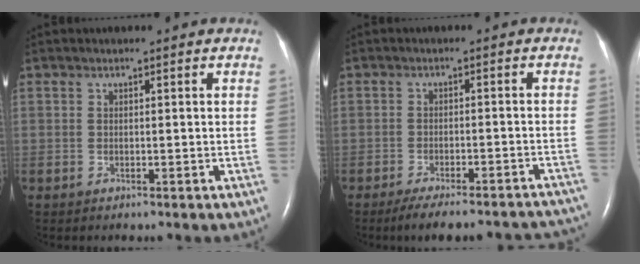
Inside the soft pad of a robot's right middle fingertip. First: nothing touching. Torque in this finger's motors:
{"motor_torque": [0.42, -0.49, 0.03, 0.02]}